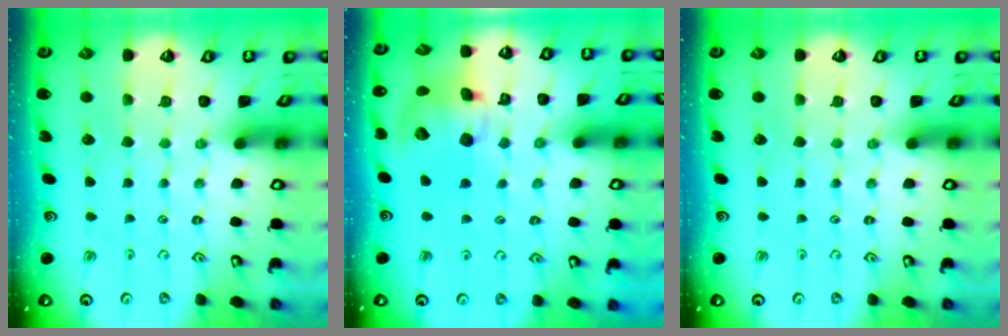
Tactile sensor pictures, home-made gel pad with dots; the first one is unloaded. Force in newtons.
{"total": 12.7, "press": 12.6, "slide": 1.8}
{"total": 0.0}